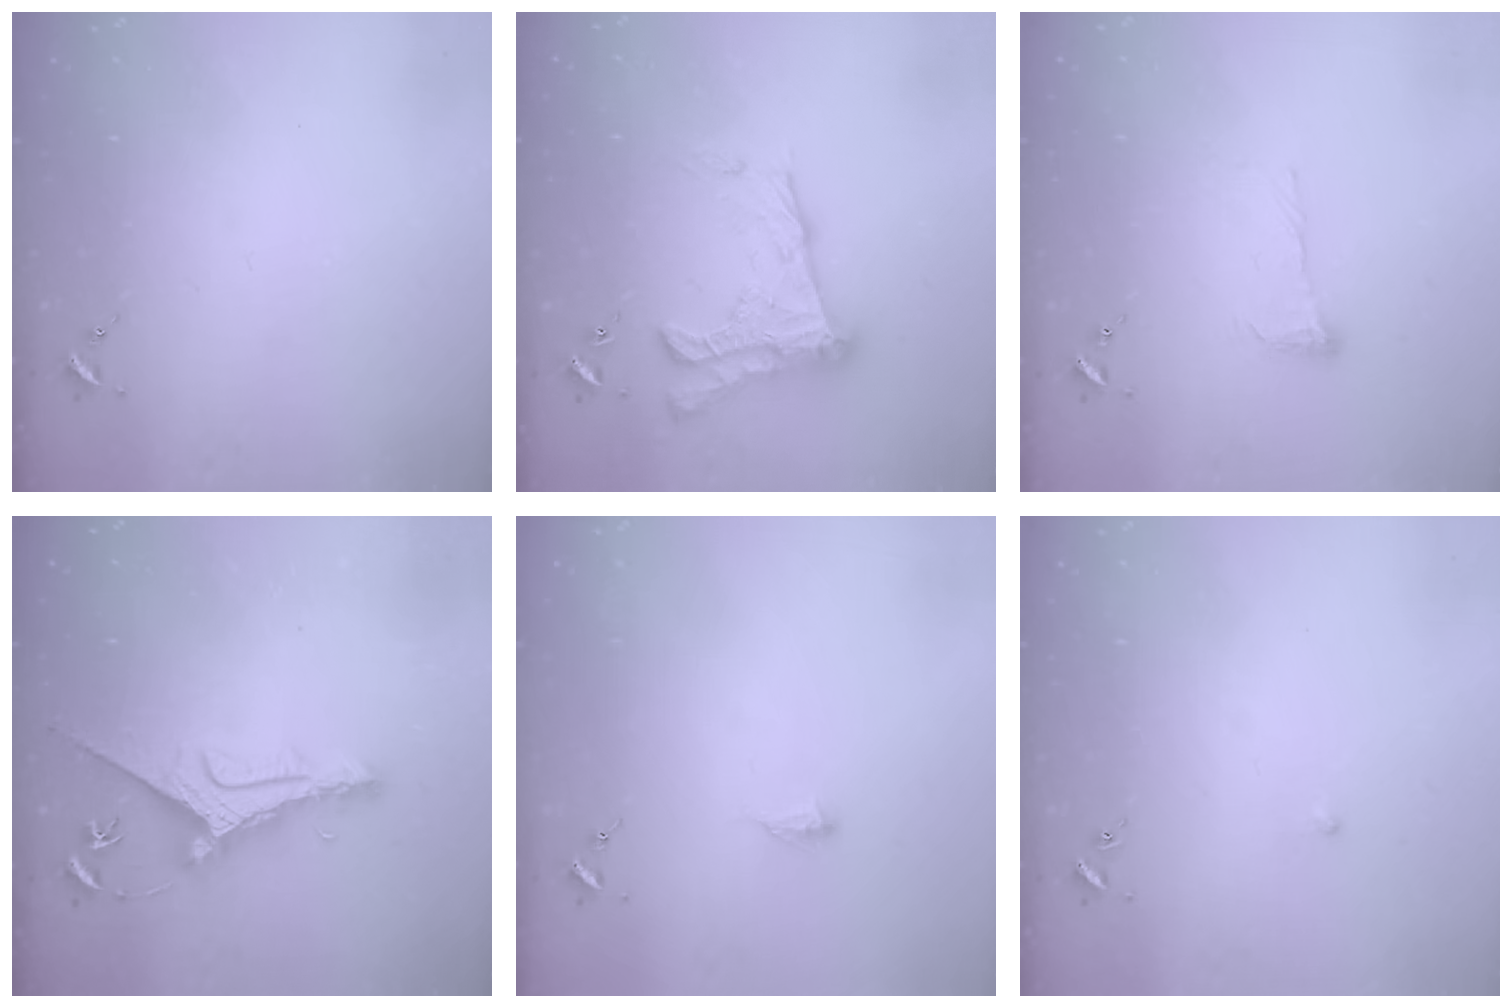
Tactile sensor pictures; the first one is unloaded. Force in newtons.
{"total": 18.6, "press": 18.6, "slide": 0.9}
{"total": 8.7, "press": 8.7, "slide": 0.3}
{"total": 9.9, "press": 9.8, "slide": 1.0}
{"total": 6.5, "press": 6.4, "slide": 0.7}
{"total": 2.6, "press": 2.5, "slide": 0.6}